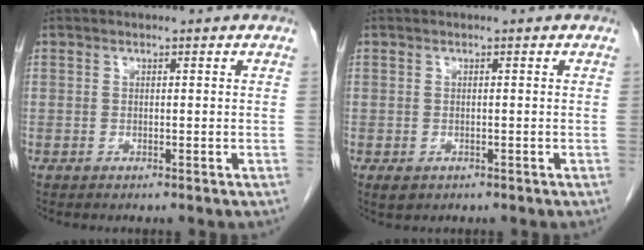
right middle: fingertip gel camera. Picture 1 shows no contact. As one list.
[{"total": 1.4, "force": [-0.7, 1.0, 0.7], "torque": [-0.012, 0.000, -0.001]}]